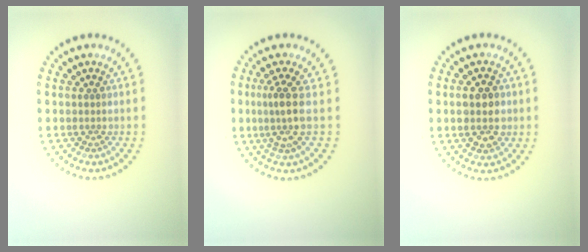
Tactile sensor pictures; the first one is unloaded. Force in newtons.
{"total": 2.9, "press": 2.3, "slide": 1.6}
{"total": 3.6, "press": 3.6, "slide": 0.2}